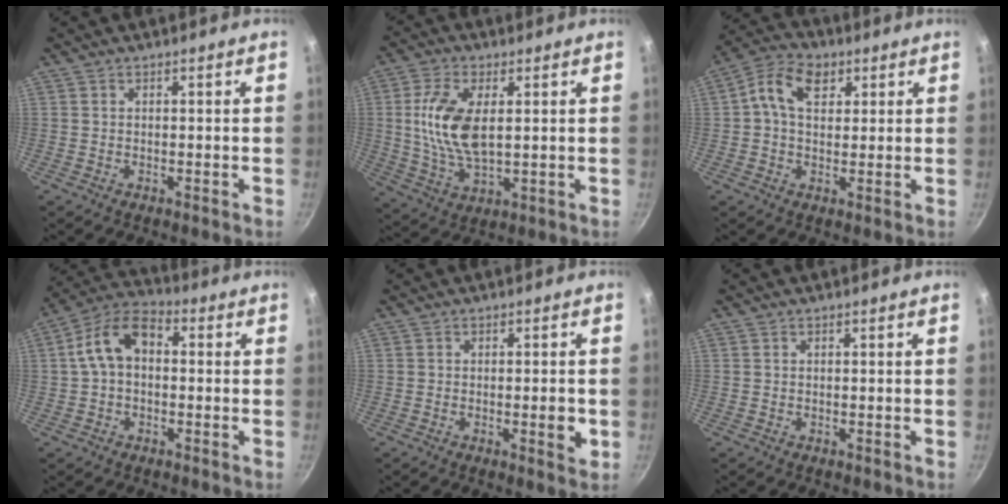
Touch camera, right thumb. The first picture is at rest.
{"total": 12.1, "force": [1.8, 6.1, 10.3], "torque": [-0.200, -0.005, 0.038]}
{"total": 8.8, "force": [2.6, 6.1, 5.8], "torque": [-0.085, 0.009, 0.030]}
{"total": 10.0, "force": [0.7, 6.7, 7.5], "torque": [-0.122, 0.036, -0.004]}
{"total": 3.7, "force": [-0.7, 1.0, 3.5], "torque": [-0.050, -0.002, -0.010]}
{"total": 0.0}